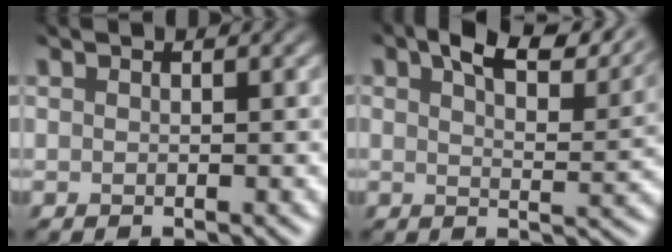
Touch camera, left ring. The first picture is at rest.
{"total": 8.2, "force": [5.8, 2.7, 5.0], "torque": [-0.083, 0.004, 0.084]}